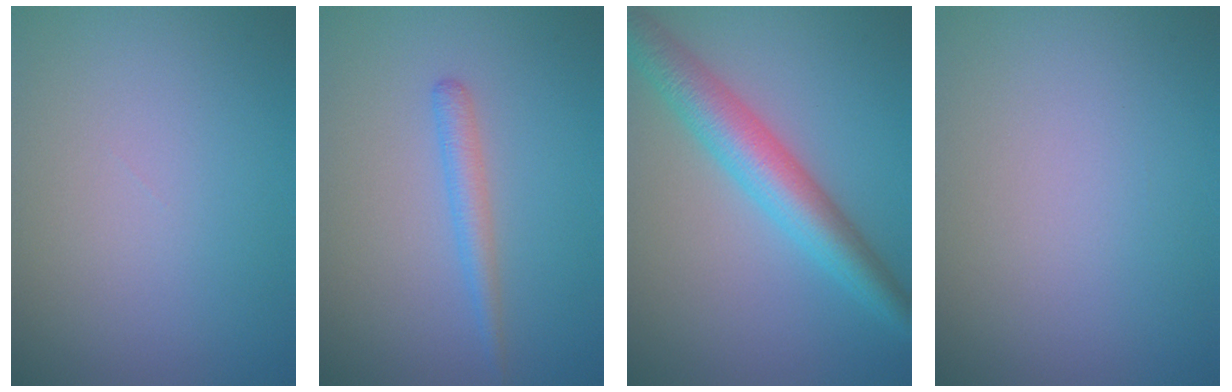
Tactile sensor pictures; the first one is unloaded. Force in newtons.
{"total": 1.8, "press": 1.8, "slide": 0.1}
{"total": 6.1, "press": 6.1, "slide": 0.2}
{"total": 0.0}